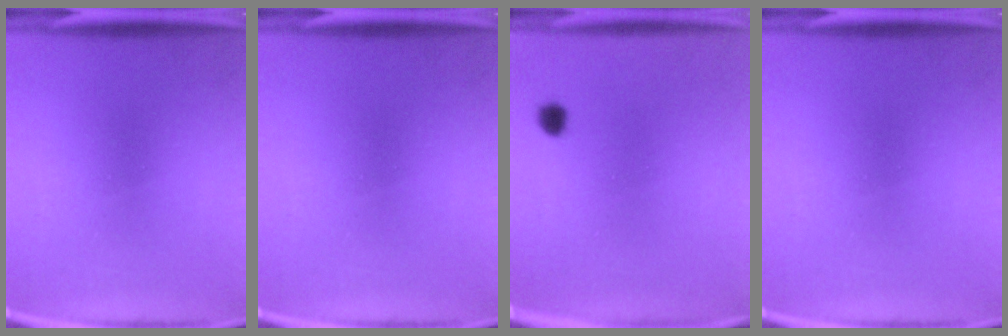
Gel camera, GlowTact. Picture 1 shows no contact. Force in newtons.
{"total": 0.0}
{"total": 1.7}
{"total": 0.0}